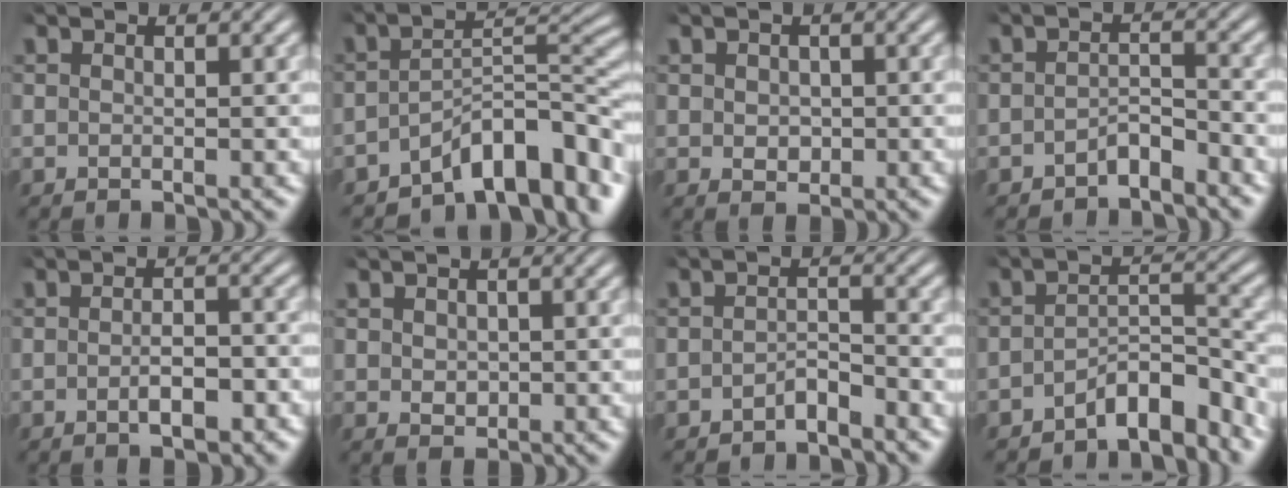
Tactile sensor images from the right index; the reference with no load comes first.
{"total": 7.8, "force": [-4.4, 2.7, 5.8], "torque": [-0.080, -0.019, -0.060]}
{"total": 1.1, "force": [0.0, 0.8, 0.7], "torque": [-0.014, -0.012, 0.012]}
{"total": 2.4, "force": [-2.3, 0.5, 0.7], "torque": [0.000, -0.006, -0.040]}
{"total": 2.9, "force": [-1.6, 1.1, 2.2], "torque": [-0.028, -0.001, -0.029]}
{"total": 0.9, "force": [0.2, 0.6, 0.7], "torque": [-0.012, -0.012, 0.016]}
{"total": 2.1, "force": [-1.9, 0.5, 0.6], "torque": [-0.001, -0.006, -0.035]}
{"total": 4.7, "force": [-4.0, 1.1, 2.4], "torque": [-0.021, -0.004, -0.065]}